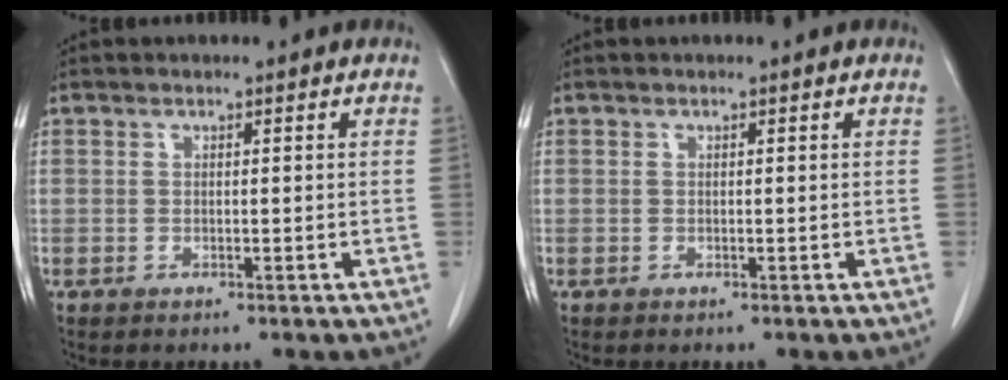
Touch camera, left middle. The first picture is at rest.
{"total": 0.0}